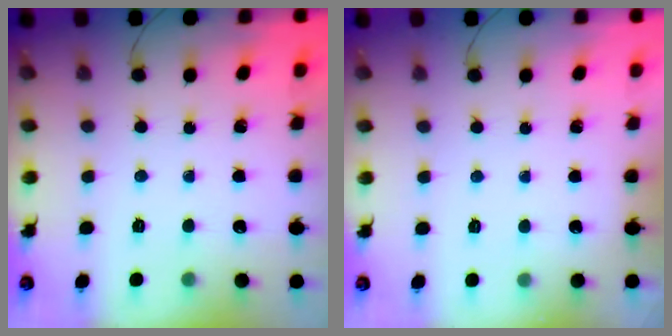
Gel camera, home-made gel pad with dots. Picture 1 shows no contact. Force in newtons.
{"total": 1.9, "press": 1.9, "slide": 0.3}